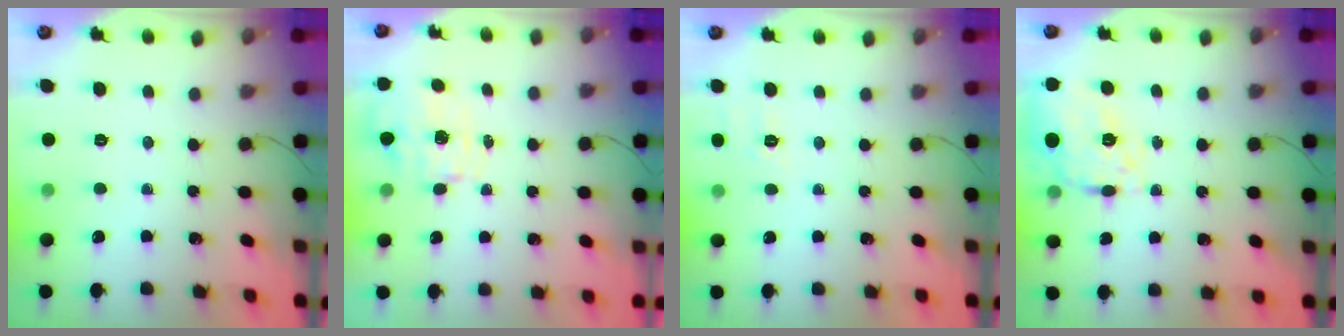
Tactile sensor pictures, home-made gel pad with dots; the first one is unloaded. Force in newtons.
{"total": 7.0, "press": 7.0, "slide": 0.6}
{"total": 1.8, "press": 0.2, "slide": 1.8}
{"total": 14.7, "press": 14.6, "slide": 1.3}